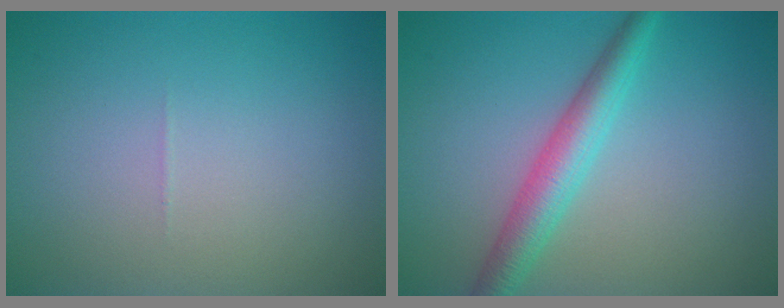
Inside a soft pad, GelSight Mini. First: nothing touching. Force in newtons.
{"total": 3.8, "press": 3.8, "slide": 0.1}